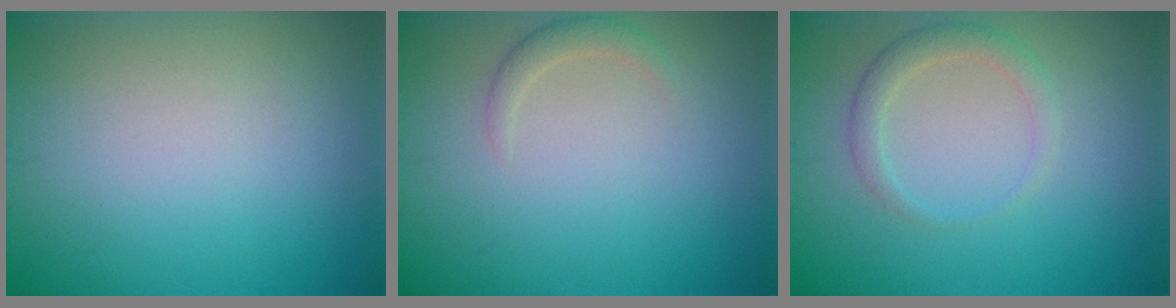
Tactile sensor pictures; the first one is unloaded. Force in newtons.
{"total": 1.2, "press": 1.2, "slide": 0.0}
{"total": 2.0, "press": 2.0, "slide": 0.2}